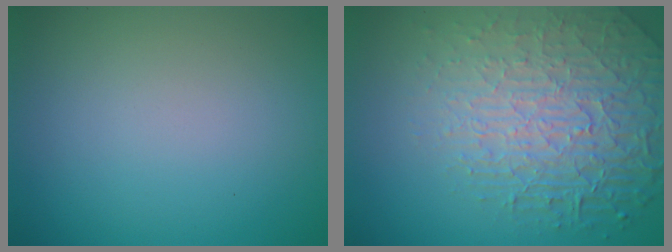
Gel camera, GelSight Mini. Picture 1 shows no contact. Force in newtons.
{"total": 8.0, "press": 5.6, "slide": 5.7}